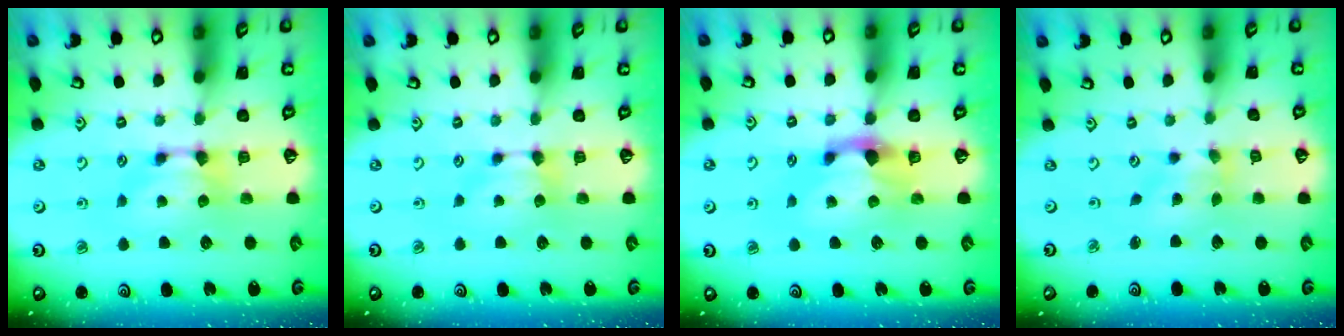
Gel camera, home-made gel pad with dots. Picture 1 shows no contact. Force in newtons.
{"total": 0.7, "press": 0.6, "slide": 0.5}
{"total": 2.2, "press": 1.7, "slide": 1.4}
{"total": 1.2, "press": 0.6, "slide": 1.1}